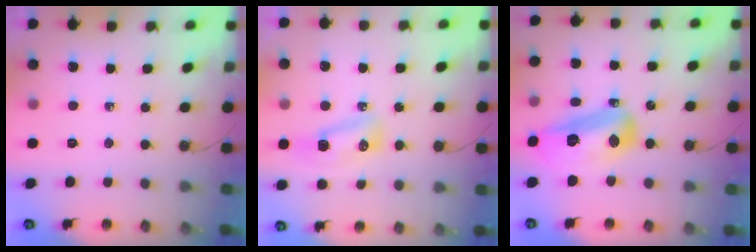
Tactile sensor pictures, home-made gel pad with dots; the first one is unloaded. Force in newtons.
{"total": 8.6, "press": 8.3, "slide": 2.2}
{"total": 14.9, "press": 14.8, "slide": 1.5}